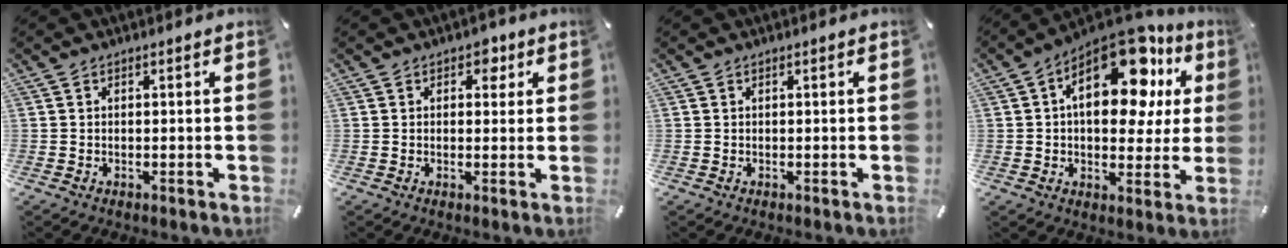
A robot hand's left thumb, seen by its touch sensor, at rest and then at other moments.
{"total": 3.3, "force": [1.3, 2.3, 1.9], "torque": [-0.002, -0.008, 0.013]}
{"total": 0.0}
{"total": 20.0, "force": [8.2, 10.9, 14.7], "torque": [-0.203, -0.048, 0.138]}